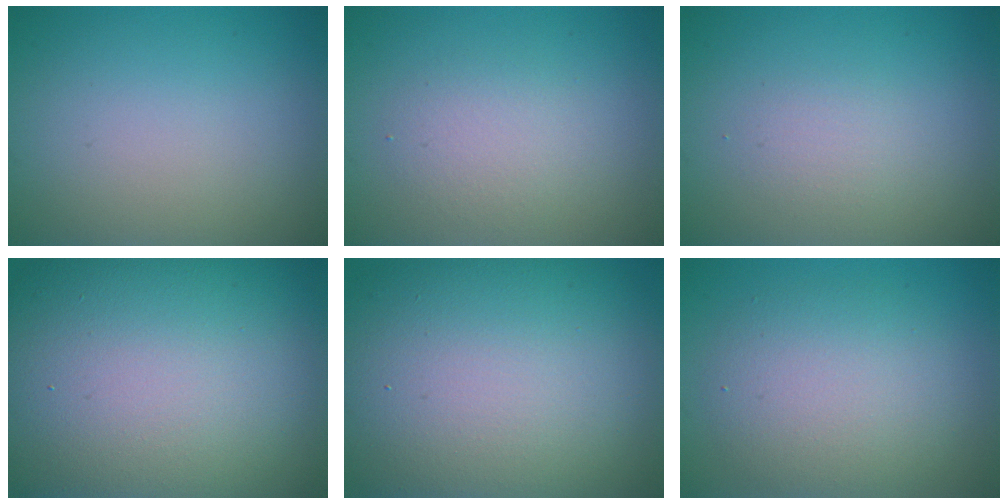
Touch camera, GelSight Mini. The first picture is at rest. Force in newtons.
{"total": 2.4, "press": 2.4, "slide": 0.1}
{"total": 1.4, "press": 1.4, "slide": 0.1}
{"total": 22.8, "press": 22.8, "slide": 1.0}
{"total": 17.2, "press": 17.2, "slide": 1.1}
{"total": 5.1, "press": 5.1, "slide": 0.3}